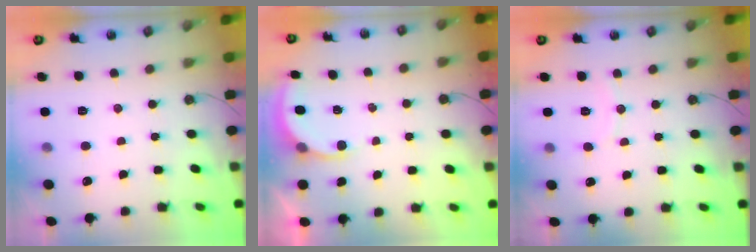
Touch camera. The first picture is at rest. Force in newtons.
{"total": 3.4, "press": 3.4, "slide": 0.3}
{"total": 3.8, "press": 3.7, "slide": 0.5}